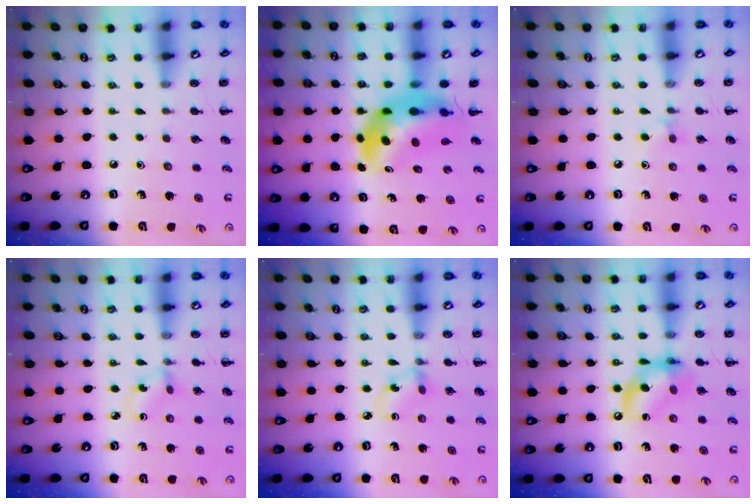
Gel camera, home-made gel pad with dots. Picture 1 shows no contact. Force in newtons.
{"total": 7.9, "press": 7.6, "slide": 2.4}
{"total": 4.6, "press": 4.3, "slide": 1.6}
{"total": 1.5, "press": 1.3, "slide": 0.7}
{"total": 3.3, "press": 3.2, "slide": 0.7}
{"total": 12.1, "press": 11.8, "slide": 2.8}